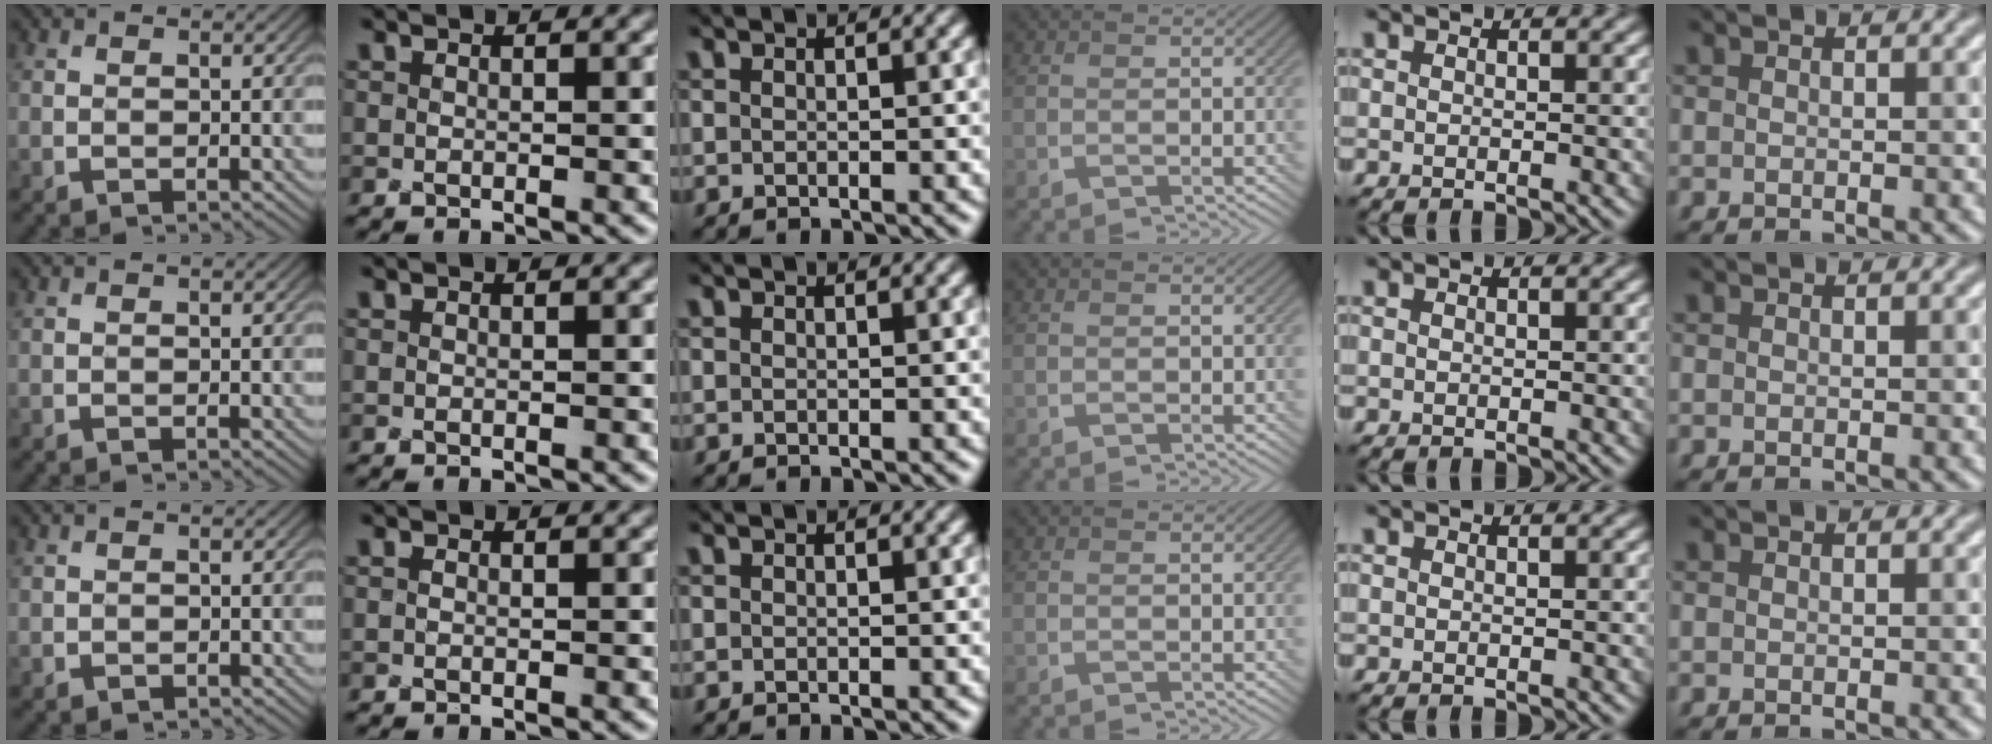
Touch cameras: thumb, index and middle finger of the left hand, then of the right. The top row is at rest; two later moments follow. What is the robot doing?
{"motion": "screw", "object": "bottle cap"}